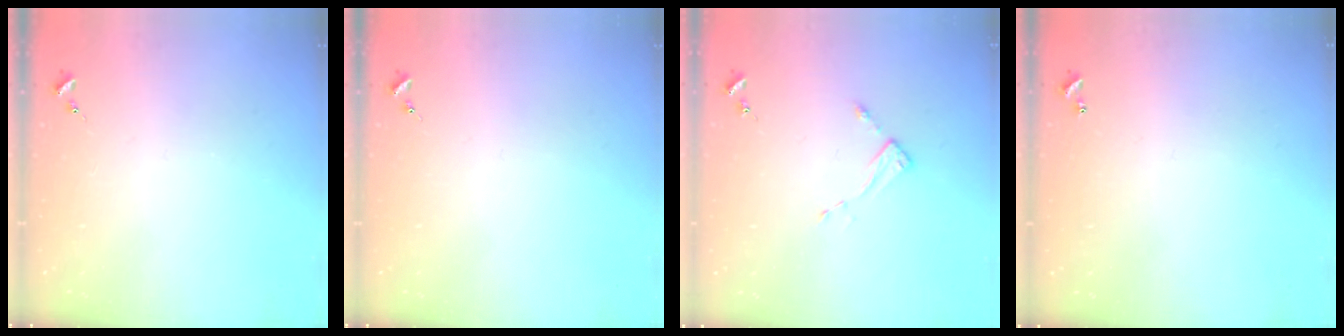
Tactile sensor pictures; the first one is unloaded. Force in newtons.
{"total": 0.0}
{"total": 2.8, "press": 2.7, "slide": 0.3}
{"total": 0.9, "press": 0.9, "slide": 0.2}